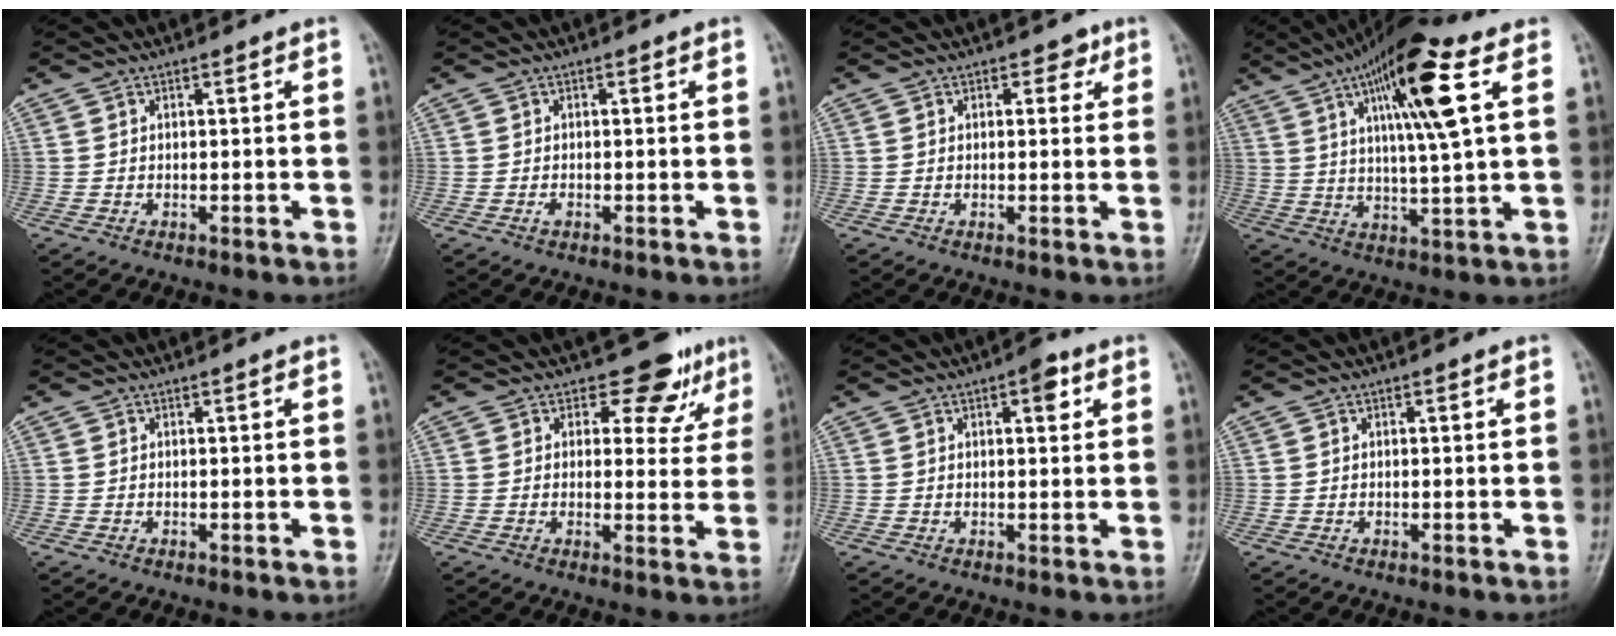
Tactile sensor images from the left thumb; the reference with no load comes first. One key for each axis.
{"total": 0.9, "fx": -0.3, "fy": 0.6, "fz": 0.7, "tx": -0.008, "ty": 0.000, "tz": -0.006}
{"total": 2.3, "fx": 1.1, "fy": 1.6, "fz": 1.3, "tx": 0.002, "ty": -0.001, "tz": 0.009}
{"total": 16.1, "fx": 6.2, "fy": 2.7, "fz": 14.6, "tx": -0.254, "ty": -0.008, "tz": 0.100}
{"total": 0.0}
{"total": 7.2, "fx": 5.2, "fy": 4.6, "fz": 2.2, "tx": 0.009, "ty": -0.032, "tz": 0.053}
{"total": 3.7, "fx": 1.6, "fy": 1.5, "fz": 2.9, "tx": -0.029, "ty": -0.001, "tz": 0.017}
{"total": 0.0}